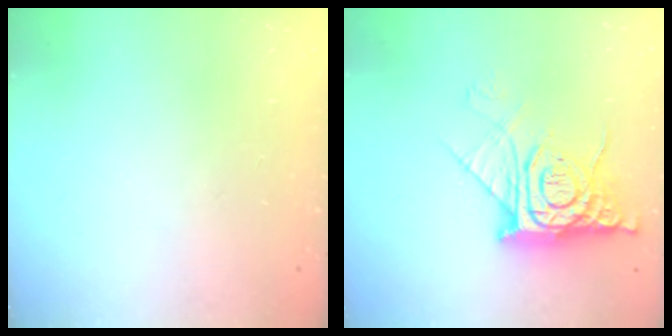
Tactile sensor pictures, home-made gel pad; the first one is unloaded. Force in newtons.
{"total": 13.7, "press": 13.6, "slide": 1.5}